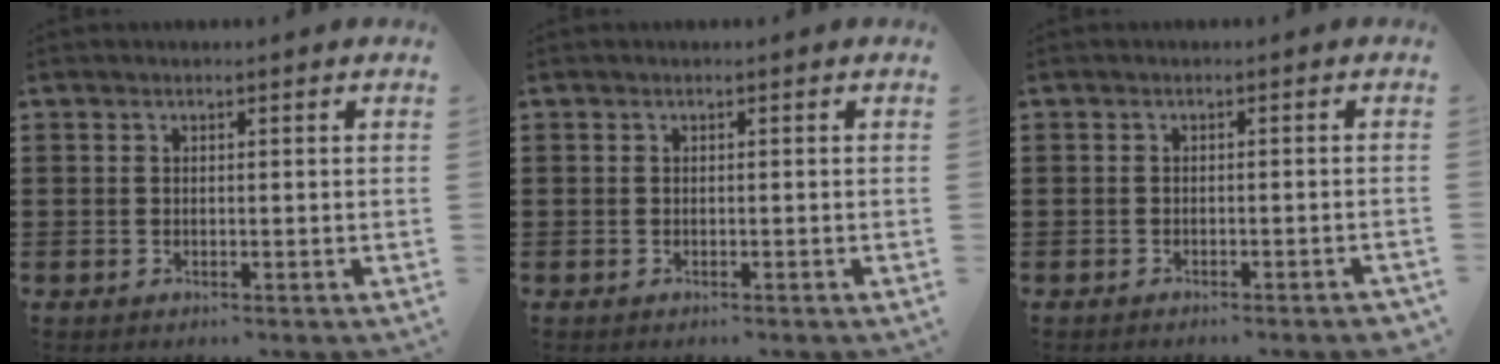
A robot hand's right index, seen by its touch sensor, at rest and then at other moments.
{"total": 0.0}
{"total": 1.2, "force": [-1.1, -0.1, 0.4], "torque": [-0.008, 0.000, -0.021]}